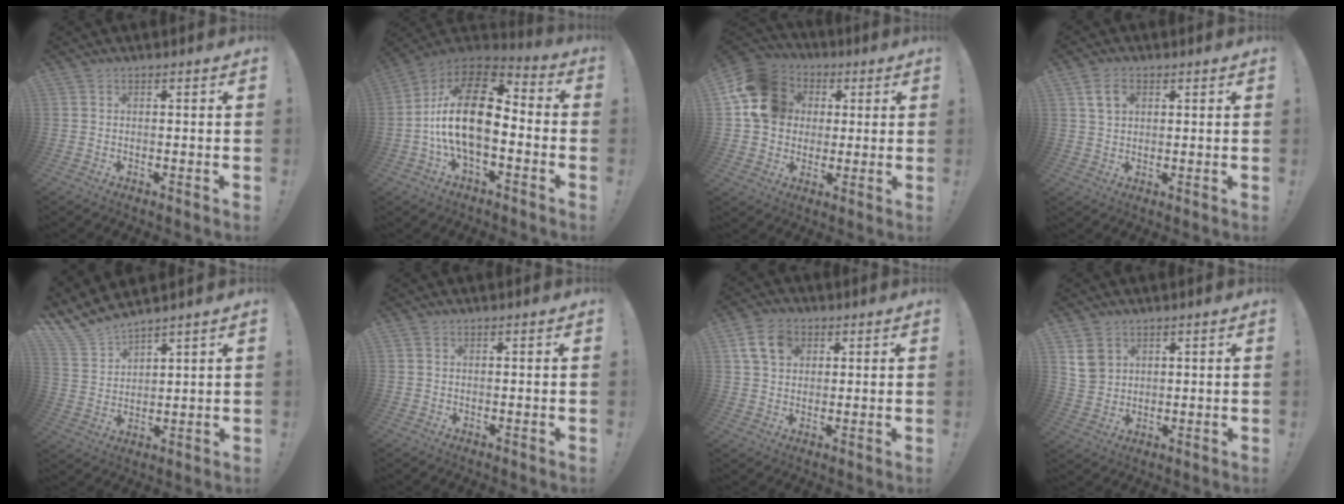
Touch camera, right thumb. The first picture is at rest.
{"total": 20.7, "force": [-0.4, 10.5, 17.9], "torque": [-0.336, 0.012, -0.005]}
{"total": 16.8, "force": [3.9, 14.1, 8.1], "torque": [-0.125, -0.002, 0.079]}
{"total": 5.4, "force": [2.3, 3.7, 3.2], "torque": [-0.052, 0.001, 0.043]}
{"total": 7.7, "force": [7.3, 2.1, 1.4], "torque": [-0.056, -0.057, 0.142]}
{"total": 0.6, "force": [0.4, 0.4, 0.3], "torque": [-0.004, 0.001, 0.006]}
{"total": 9.8, "force": [4.1, 7.2, 5.3], "torque": [-0.089, 0.000, 0.082]}
{"total": 7.1, "force": [3.9, 5.5, 2.3], "torque": [-0.027, -0.014, 0.079]}